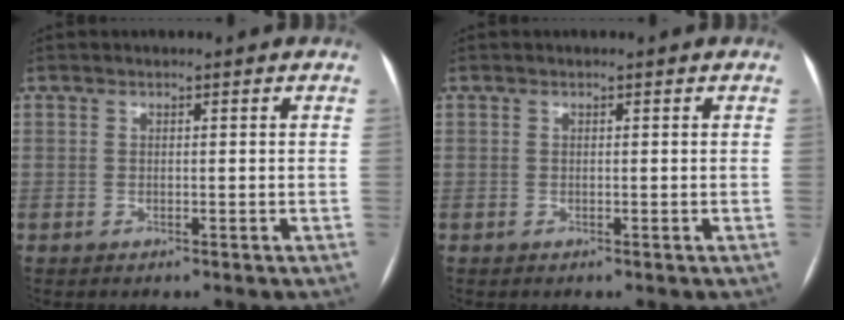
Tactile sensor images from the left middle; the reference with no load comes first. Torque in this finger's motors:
{"motor_torque": [-0.01, 0.04, 0.05, 0.00]}